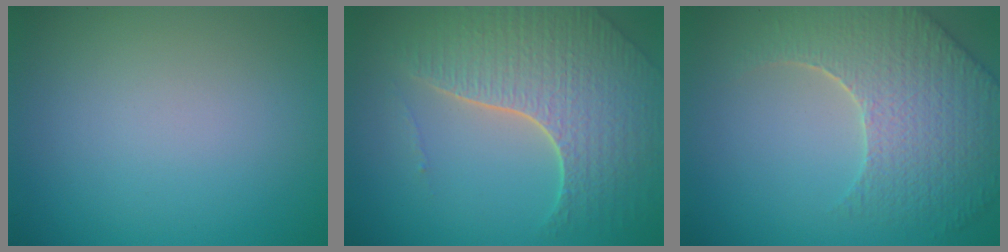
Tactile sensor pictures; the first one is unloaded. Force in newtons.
{"total": 7.4, "press": 5.3, "slide": 5.2}
{"total": 6.8, "press": 5.4, "slide": 4.1}